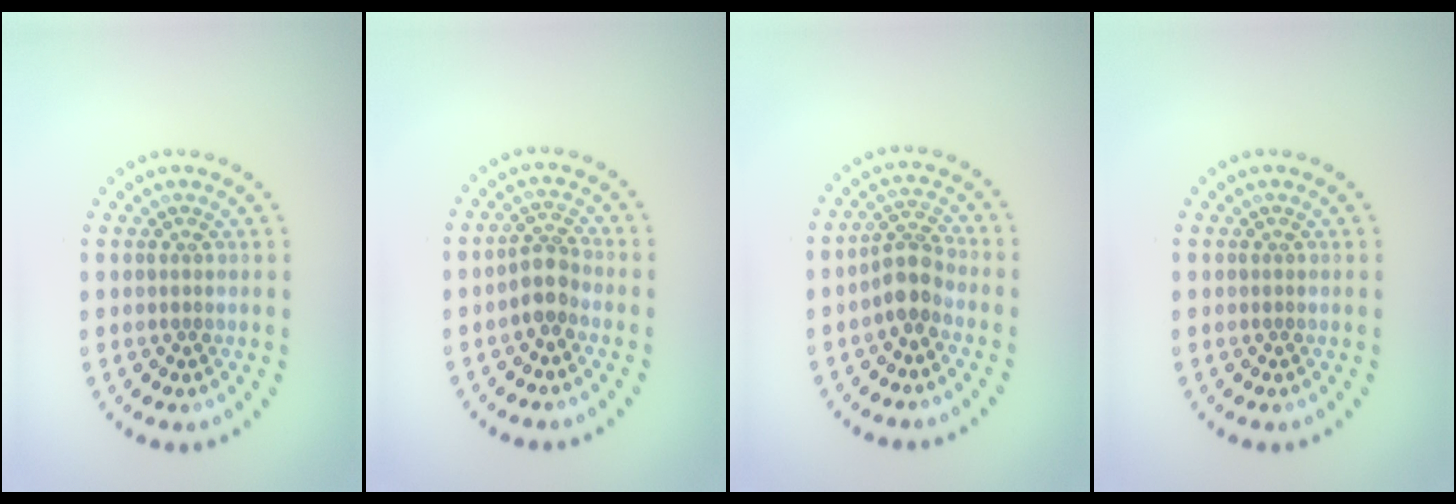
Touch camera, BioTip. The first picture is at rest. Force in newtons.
{"total": 2.3, "press": 1.8, "slide": 1.4}
{"total": 2.7, "press": 2.2, "slide": 1.6}
{"total": 0.0}